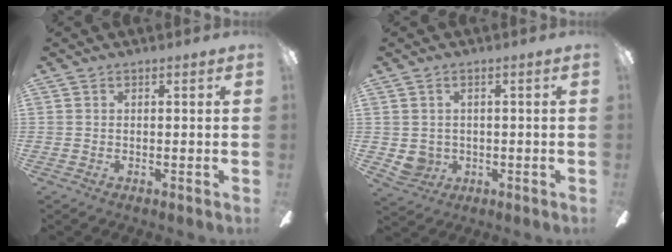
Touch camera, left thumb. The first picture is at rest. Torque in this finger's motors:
{"motor_torque": [-0.22, 0.31, -0.34, -0.05, 0.02]}